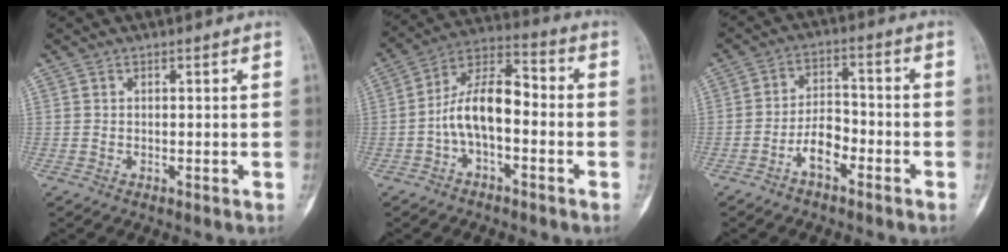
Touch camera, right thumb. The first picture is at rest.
{"total": 11.5, "force": [-2.2, 5.7, 9.7], "torque": [-0.167, 0.050, -0.051]}
{"total": 6.5, "force": [-3.6, 3.2, 4.4], "torque": [-0.071, 0.034, -0.068]}